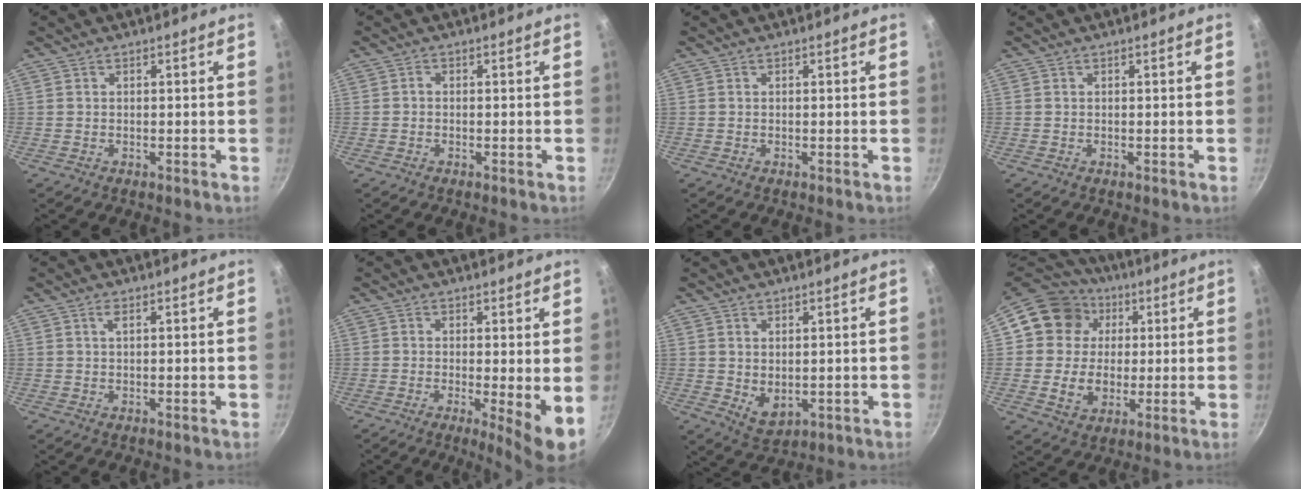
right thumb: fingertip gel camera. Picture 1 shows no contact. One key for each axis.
{"total": 0.7, "fx": -0.2, "fy": 0.5, "fz": 0.4, "tx": -0.005, "ty": 0.005, "tz": -0.005}
{"total": 0.0}
{"total": 0.0}
{"total": 1.2, "fx": 0.6, "fy": 0.2, "fz": 1.1, "tx": -0.020, "ty": -0.003, "tz": 0.009}
{"total": 6.3, "fx": -0.1, "fy": 1.1, "fz": 6.2, "tx": -0.090, "ty": -0.022, "tz": -0.001}
{"total": 4.6, "fx": 0.8, "fy": 3.0, "fz": 3.4, "tx": -0.048, "ty": -0.019, "tz": 0.024}
{"total": 15.9, "fx": 2.3, "fy": 14.5, "fz": 6.1, "tx": -0.079, "ty": 0.022, "tz": 0.038}